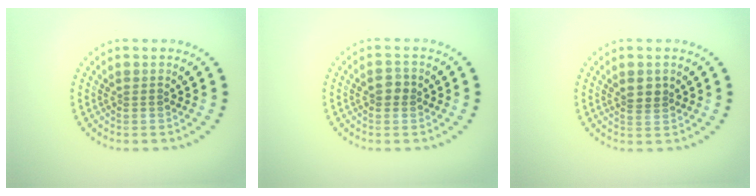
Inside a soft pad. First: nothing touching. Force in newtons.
{"total": 1.6, "press": 1.6, "slide": 0.2}
{"total": 1.9, "press": 1.7, "slide": 0.9}